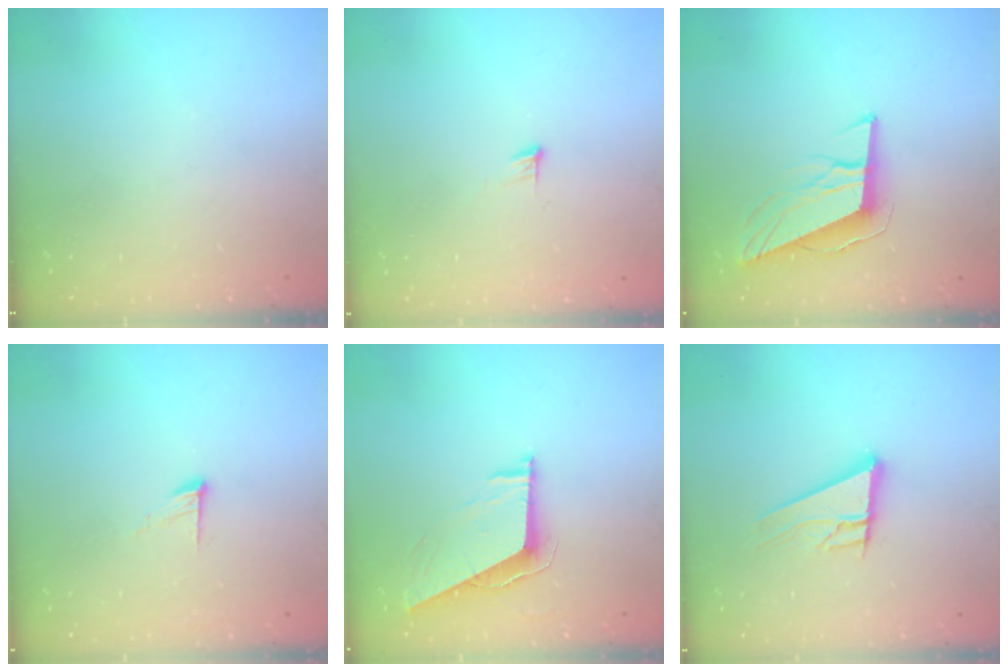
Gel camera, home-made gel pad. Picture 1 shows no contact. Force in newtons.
{"total": 3.3, "press": 3.3, "slide": 0.2}
{"total": 10.7, "press": 10.2, "slide": 3.3}
{"total": 6.8, "press": 6.8, "slide": 0.6}
{"total": 7.5, "press": 7.5, "slide": 0.1}
{"total": 11.4, "press": 11.3, "slide": 2.0}